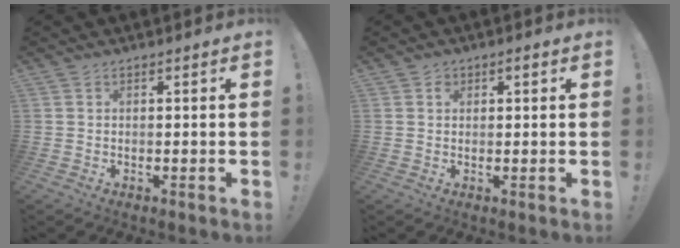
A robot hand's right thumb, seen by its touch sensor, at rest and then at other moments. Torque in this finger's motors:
{"motor_torque": [0.24, 0.09, -0.12, 0.13, 0.00]}